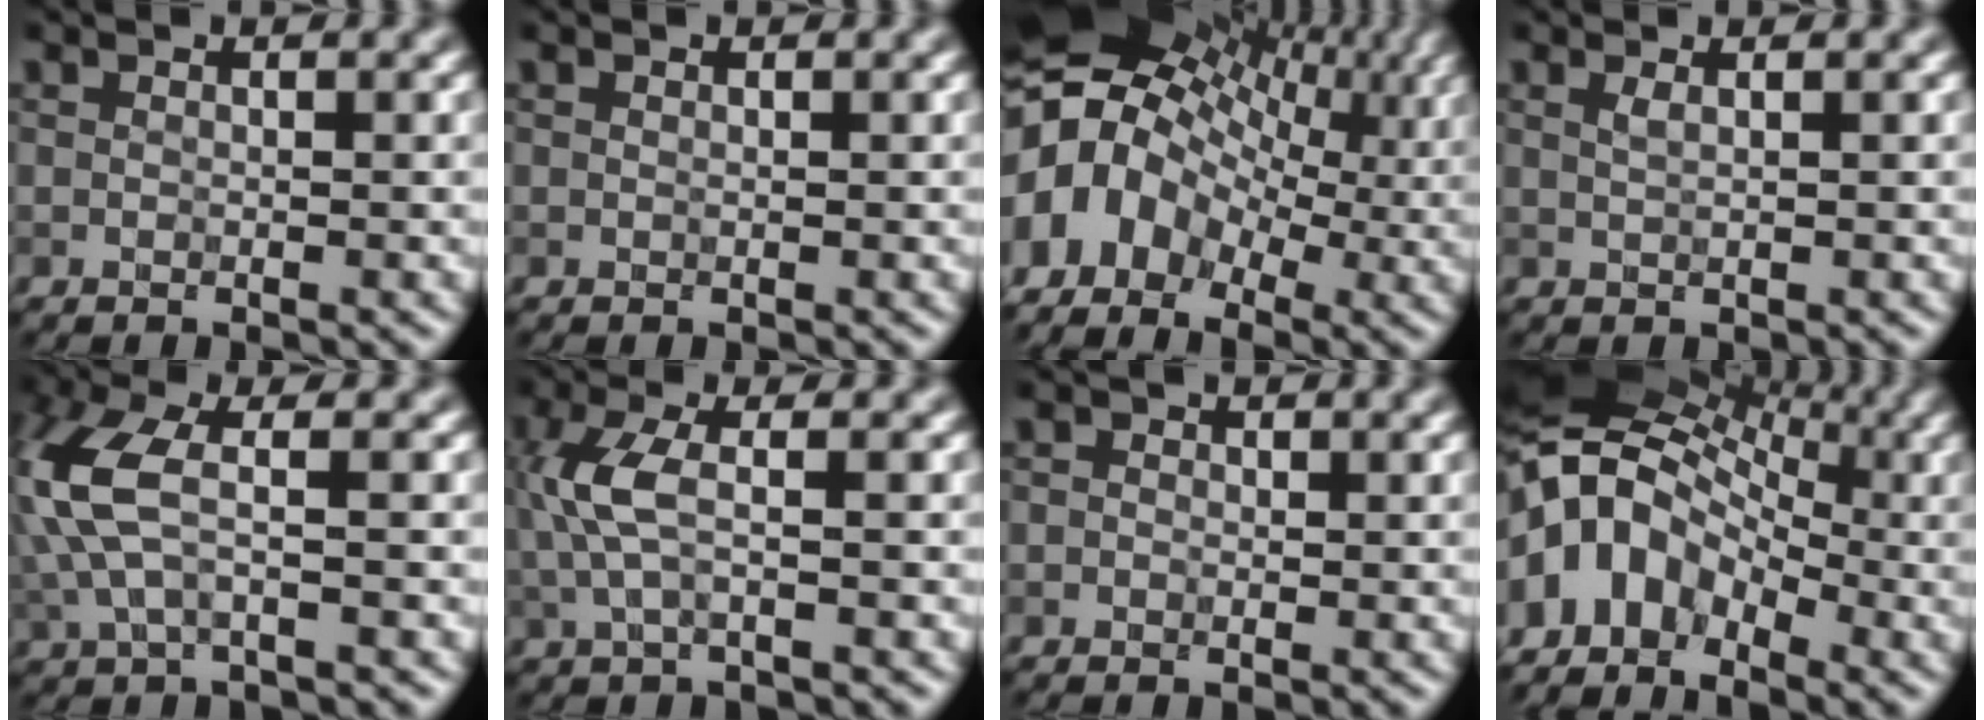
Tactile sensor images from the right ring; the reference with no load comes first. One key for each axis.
{"total": 0.0}
{"total": 13.1, "fx": -0.4, "fy": 10.8, "fz": 7.5, "tx": -0.132, "ty": 0.011, "tz": -0.014}
{"total": 0.9, "fx": 0.6, "fy": 0.3, "fz": 0.7, "tx": -0.009, "ty": 0.007, "tz": 0.007}
{"total": 5.5, "fx": 0.5, "fy": 2.2, "fz": 5.0, "tx": -0.141, "ty": 0.012, "tz": 0.006}
{"total": 3.5, "fx": 0.4, "fy": 1.1, "fz": 3.3, "tx": -0.086, "ty": 0.011, "tz": 0.007}
{"total": 0.6, "fx": -0.2, "fy": 0.5, "fz": 0.0, "tx": -0.002, "ty": 0.005, "tz": -0.005}
{"total": 9.6, "fx": -2.6, "fy": 7.0, "fz": 6.1, "tx": -0.095, "ty": 0.022, "tz": -0.055}